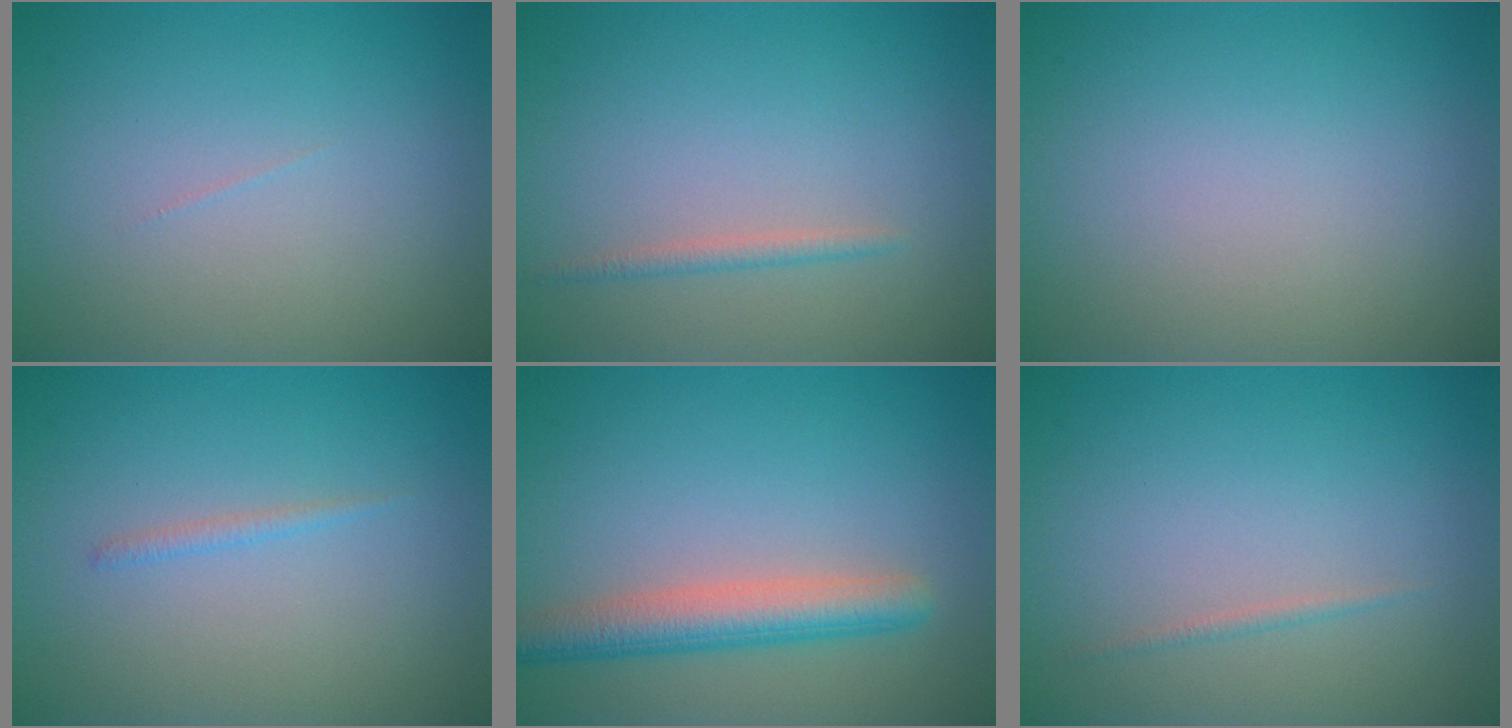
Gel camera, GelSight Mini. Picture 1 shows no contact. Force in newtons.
{"total": 1.1, "press": 1.1, "slide": 0.0}
{"total": 0.0}
{"total": 0.7, "press": 0.7, "slide": 0.1}
{"total": 4.3, "press": 4.3, "slide": 0.2}
{"total": 0.6, "press": 0.6, "slide": 0.1}